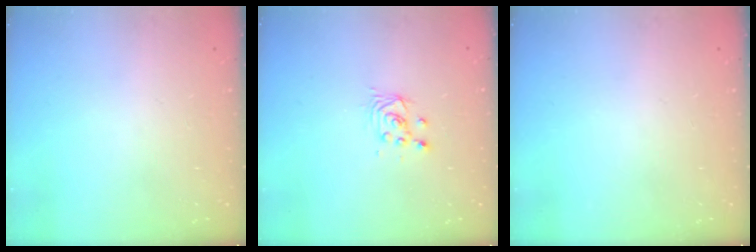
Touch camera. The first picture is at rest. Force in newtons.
{"total": 2.6, "press": 2.6, "slide": 0.1}
{"total": 0.0}